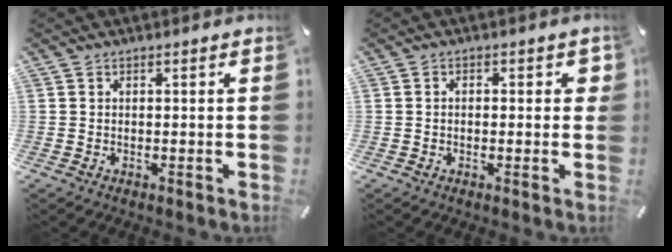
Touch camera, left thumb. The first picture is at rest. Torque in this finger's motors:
{"motor_torque": [0.22, -0.49, -0.29, -0.27, -0.09]}